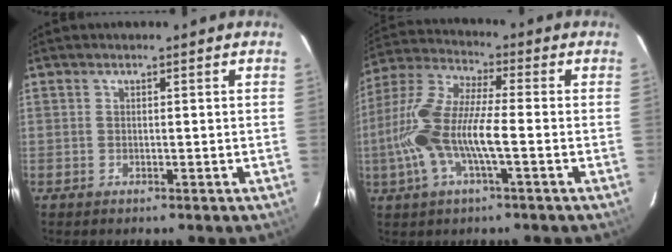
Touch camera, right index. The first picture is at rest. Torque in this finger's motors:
{"motor_torque": [1.29, -0.85, 0.59, 0.21]}